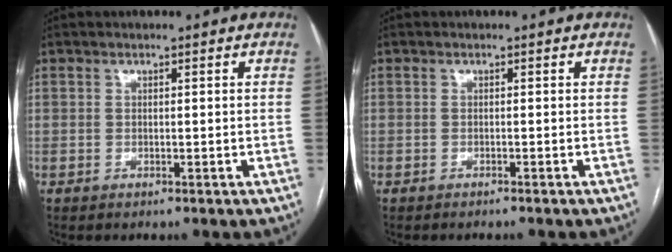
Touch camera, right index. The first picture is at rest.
{"total": 1.1, "force": [-0.9, -0.3, 0.4], "torque": [-0.004, 0.003, -0.014]}